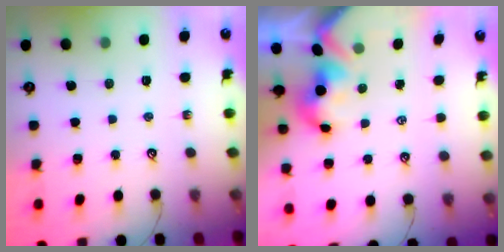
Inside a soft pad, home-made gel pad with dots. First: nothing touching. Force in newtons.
{"total": 1.5, "press": 1.5, "slide": 0.1}